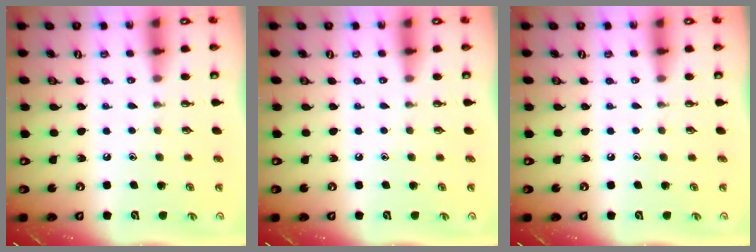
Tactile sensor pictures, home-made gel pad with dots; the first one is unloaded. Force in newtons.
{"total": 0.0}
{"total": 0.0}